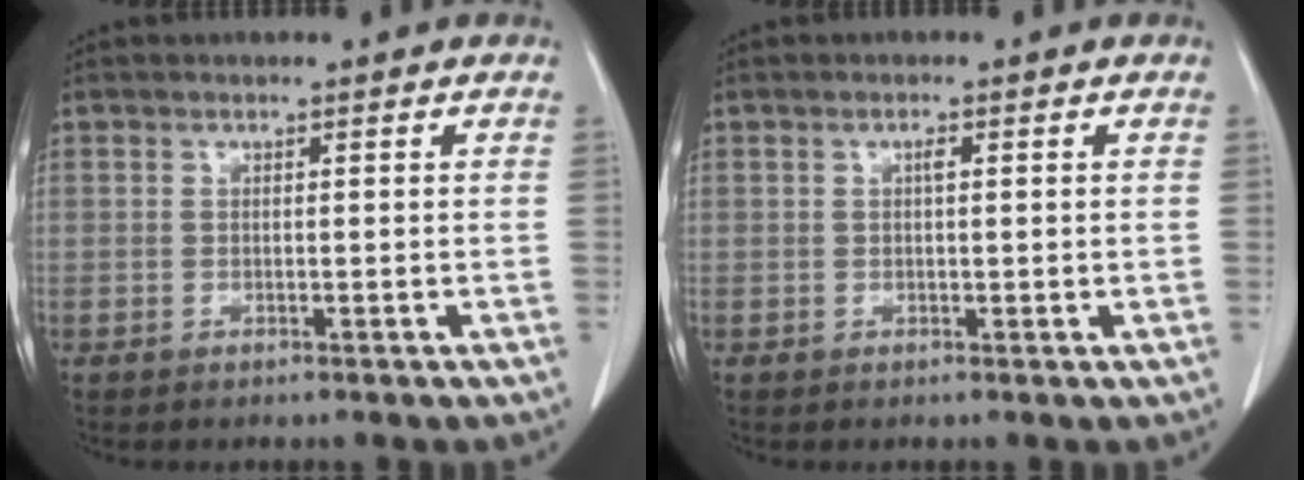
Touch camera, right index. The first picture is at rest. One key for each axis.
{"total": 1.1, "fx": 0.4, "fy": 0.3, "fz": 1.0, "tx": -0.014, "ty": 0.002, "tz": 0.004}